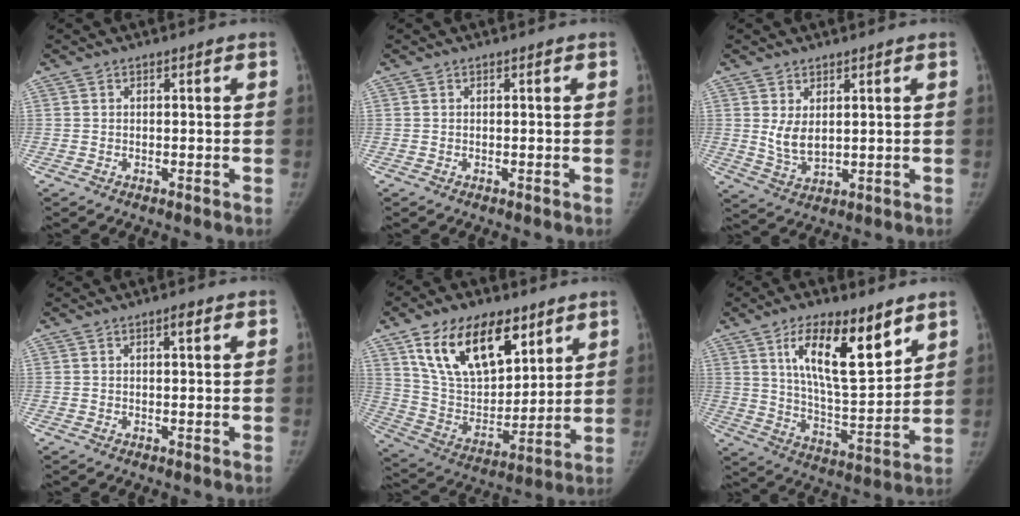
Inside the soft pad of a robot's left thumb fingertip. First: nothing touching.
{"total": 0.0}
{"total": 5.1, "force": [1.5, 2.9, 3.9], "torque": [-0.064, -0.018, 0.040]}
{"total": 1.3, "force": [0.6, 0.3, 1.1], "torque": [-0.016, 0.001, 0.008]}
{"total": 20.9, "force": [11.6, 11.4, 13.0], "torque": [-0.183, -0.041, 0.218]}
{"total": 16.6, "force": [8.8, 5.7, 12.9], "torque": [-0.184, -0.049, 0.159]}